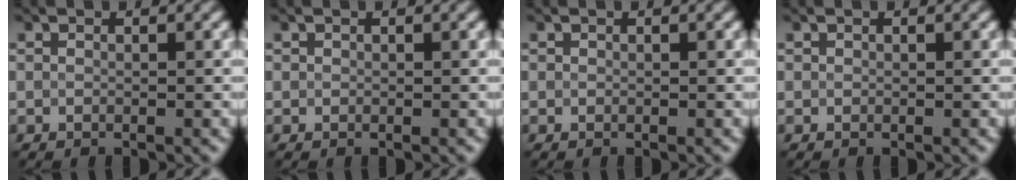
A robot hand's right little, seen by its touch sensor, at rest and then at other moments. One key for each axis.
{"total": 0.0}
{"total": 0.0}
{"total": 0.0}